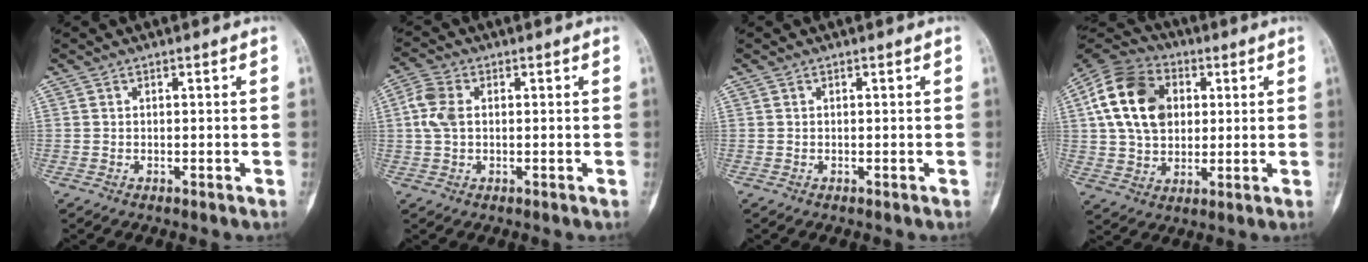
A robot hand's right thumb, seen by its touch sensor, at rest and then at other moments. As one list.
[{"total": 5.3, "force": [0.4, 3.4, 4.0], "torque": [-0.100, 0.010, 0.001]}, {"total": 0.0}, {"total": 16.9, "force": [3.5, 12.3, 11.1], "torque": [-0.187, 0.010, 0.056]}]